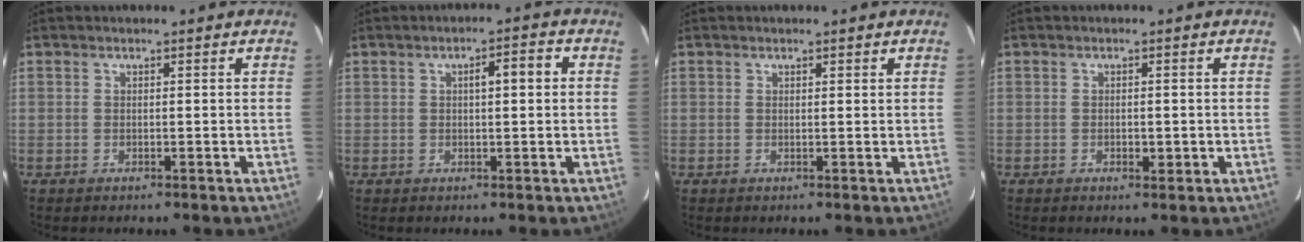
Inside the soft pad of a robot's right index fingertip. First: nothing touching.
{"total": 3.7, "force": [0.6, 0.7, 3.6], "torque": [-0.057, 0.015, 0.008]}
{"total": 0.6, "force": [0.5, 0.1, 0.3], "torque": [-0.007, 0.005, 0.007]}
{"total": 1.4, "force": [-0.4, 0.6, 1.2], "torque": [-0.018, 0.000, -0.005]}